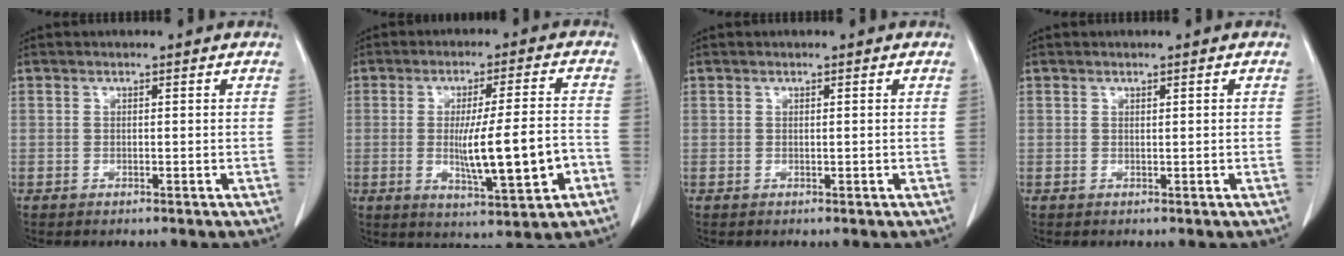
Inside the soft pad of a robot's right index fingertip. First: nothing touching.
{"total": 11.9, "force": [-2.7, 0.9, 11.5], "torque": [-0.184, -0.006, -0.036]}
{"total": 0.0}
{"total": 0.0}